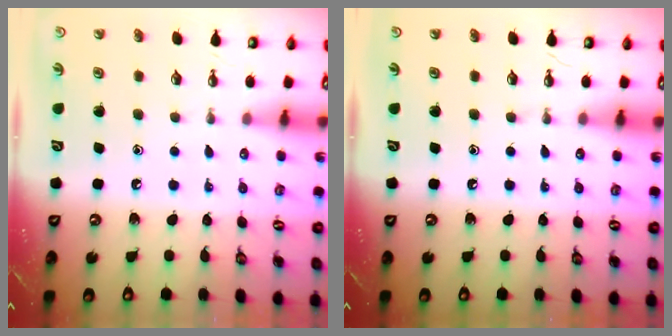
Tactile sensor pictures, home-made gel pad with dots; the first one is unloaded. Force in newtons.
{"total": 0.0}